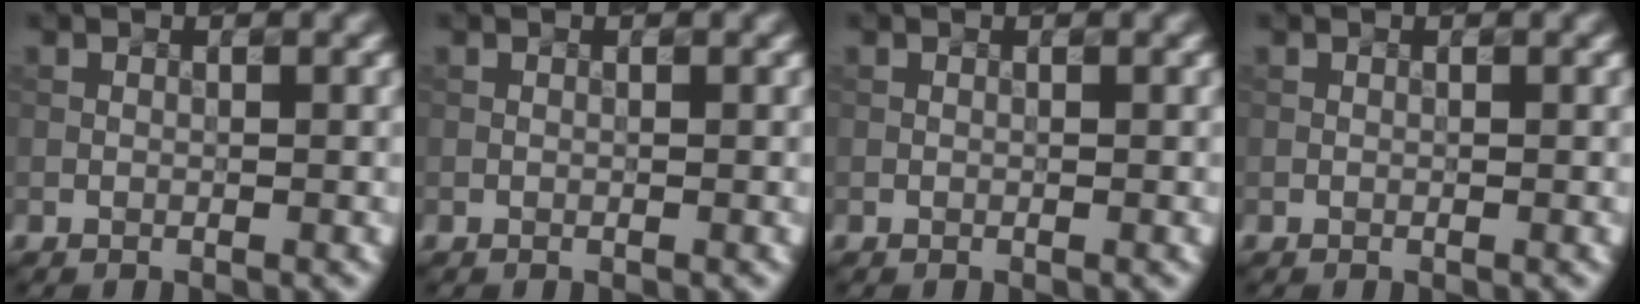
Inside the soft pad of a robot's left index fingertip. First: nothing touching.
{"total": 0.0}
{"total": 0.0}
{"total": 0.0}